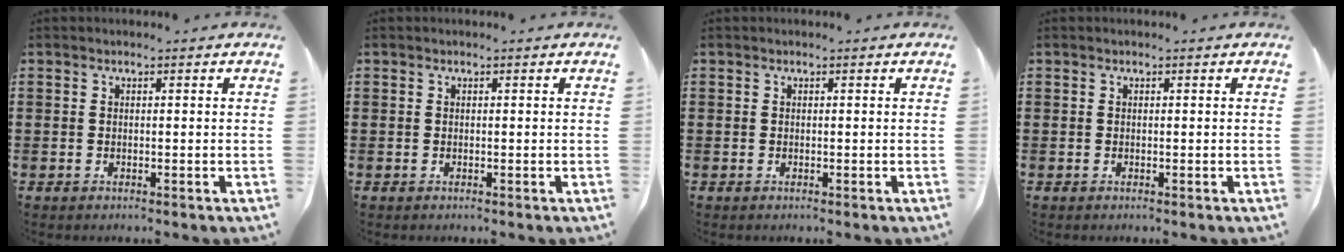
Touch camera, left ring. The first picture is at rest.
{"total": 0.0}
{"total": 0.0}
{"total": 0.0}